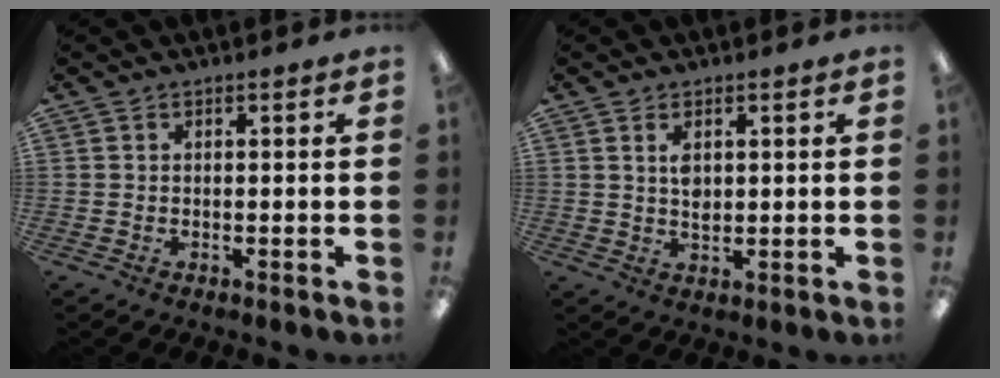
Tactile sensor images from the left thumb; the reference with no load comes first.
{"total": 3.5, "force": [1.4, 2.0, 2.5], "torque": [-0.040, -0.003, 0.021]}